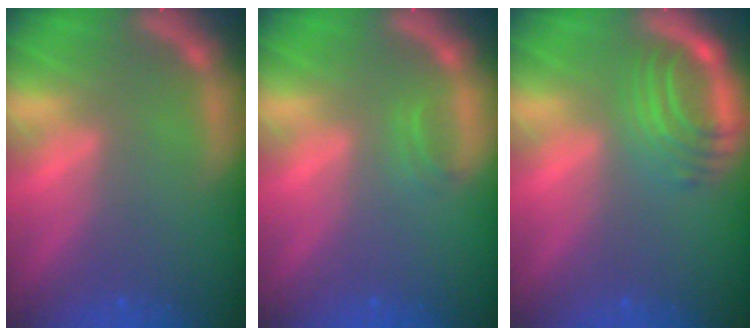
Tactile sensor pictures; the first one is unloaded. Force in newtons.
{"total": 0.9}
{"total": 5.0}